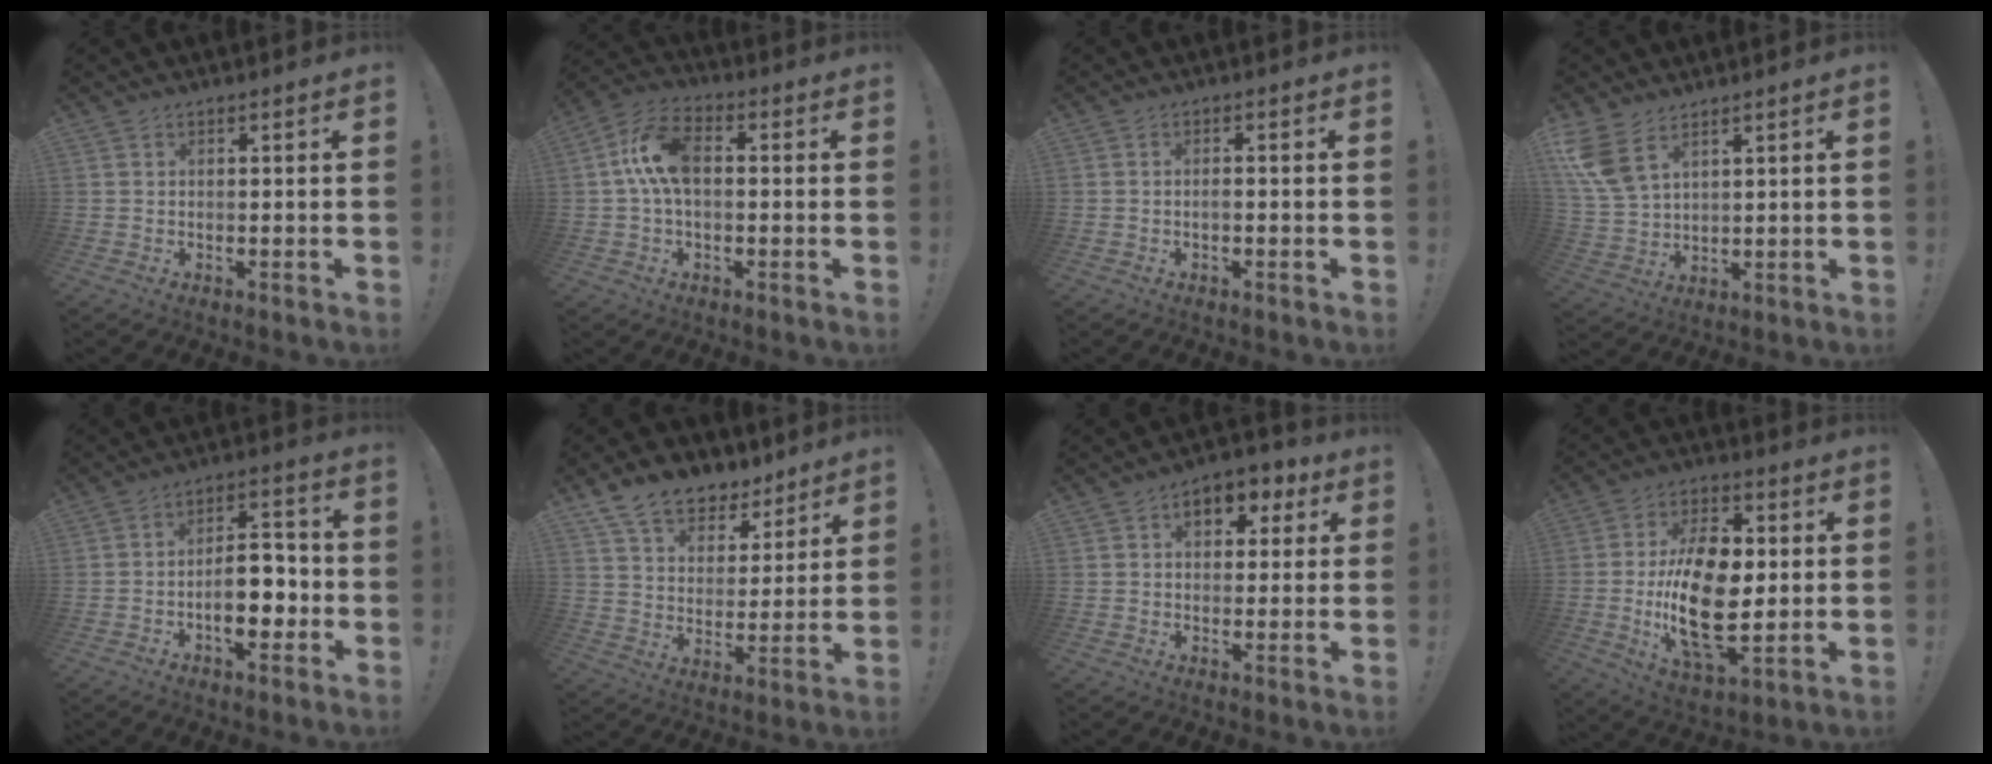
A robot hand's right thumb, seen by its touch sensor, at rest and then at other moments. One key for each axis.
{"total": 10.9, "fx": 0.7, "fy": 6.3, "fz": 8.8, "tx": -0.169, "ty": 0.010, "tz": 0.017}
{"total": 1.4, "fx": -0.8, "fy": 0.2, "fz": 1.1, "tx": -0.022, "ty": 0.003, "tz": -0.014}
{"total": 10.2, "fx": 6.1, "fy": 5.5, "fz": 6.1, "tx": -0.126, "ty": -0.026, "tz": 0.120}
{"total": 12.0, "fx": -3.6, "fy": 6.2, "fz": 9.6, "tx": -0.145, "ty": 0.022, "tz": -0.064}
{"total": 12.6, "fx": 9.4, "fy": 7.2, "fz": 4.2, "tx": -0.074, "ty": -0.062, "tz": 0.181}
{"total": 7.7, "fx": 2.8, "fy": 5.4, "fz": 4.8, "tx": -0.058, "ty": -0.007, "tz": 0.048}
{"total": 21.5, "fx": -0.8, "fy": 11.9, "fz": 17.9, "tx": -0.336, "ty": -0.008, "tz": -0.015}